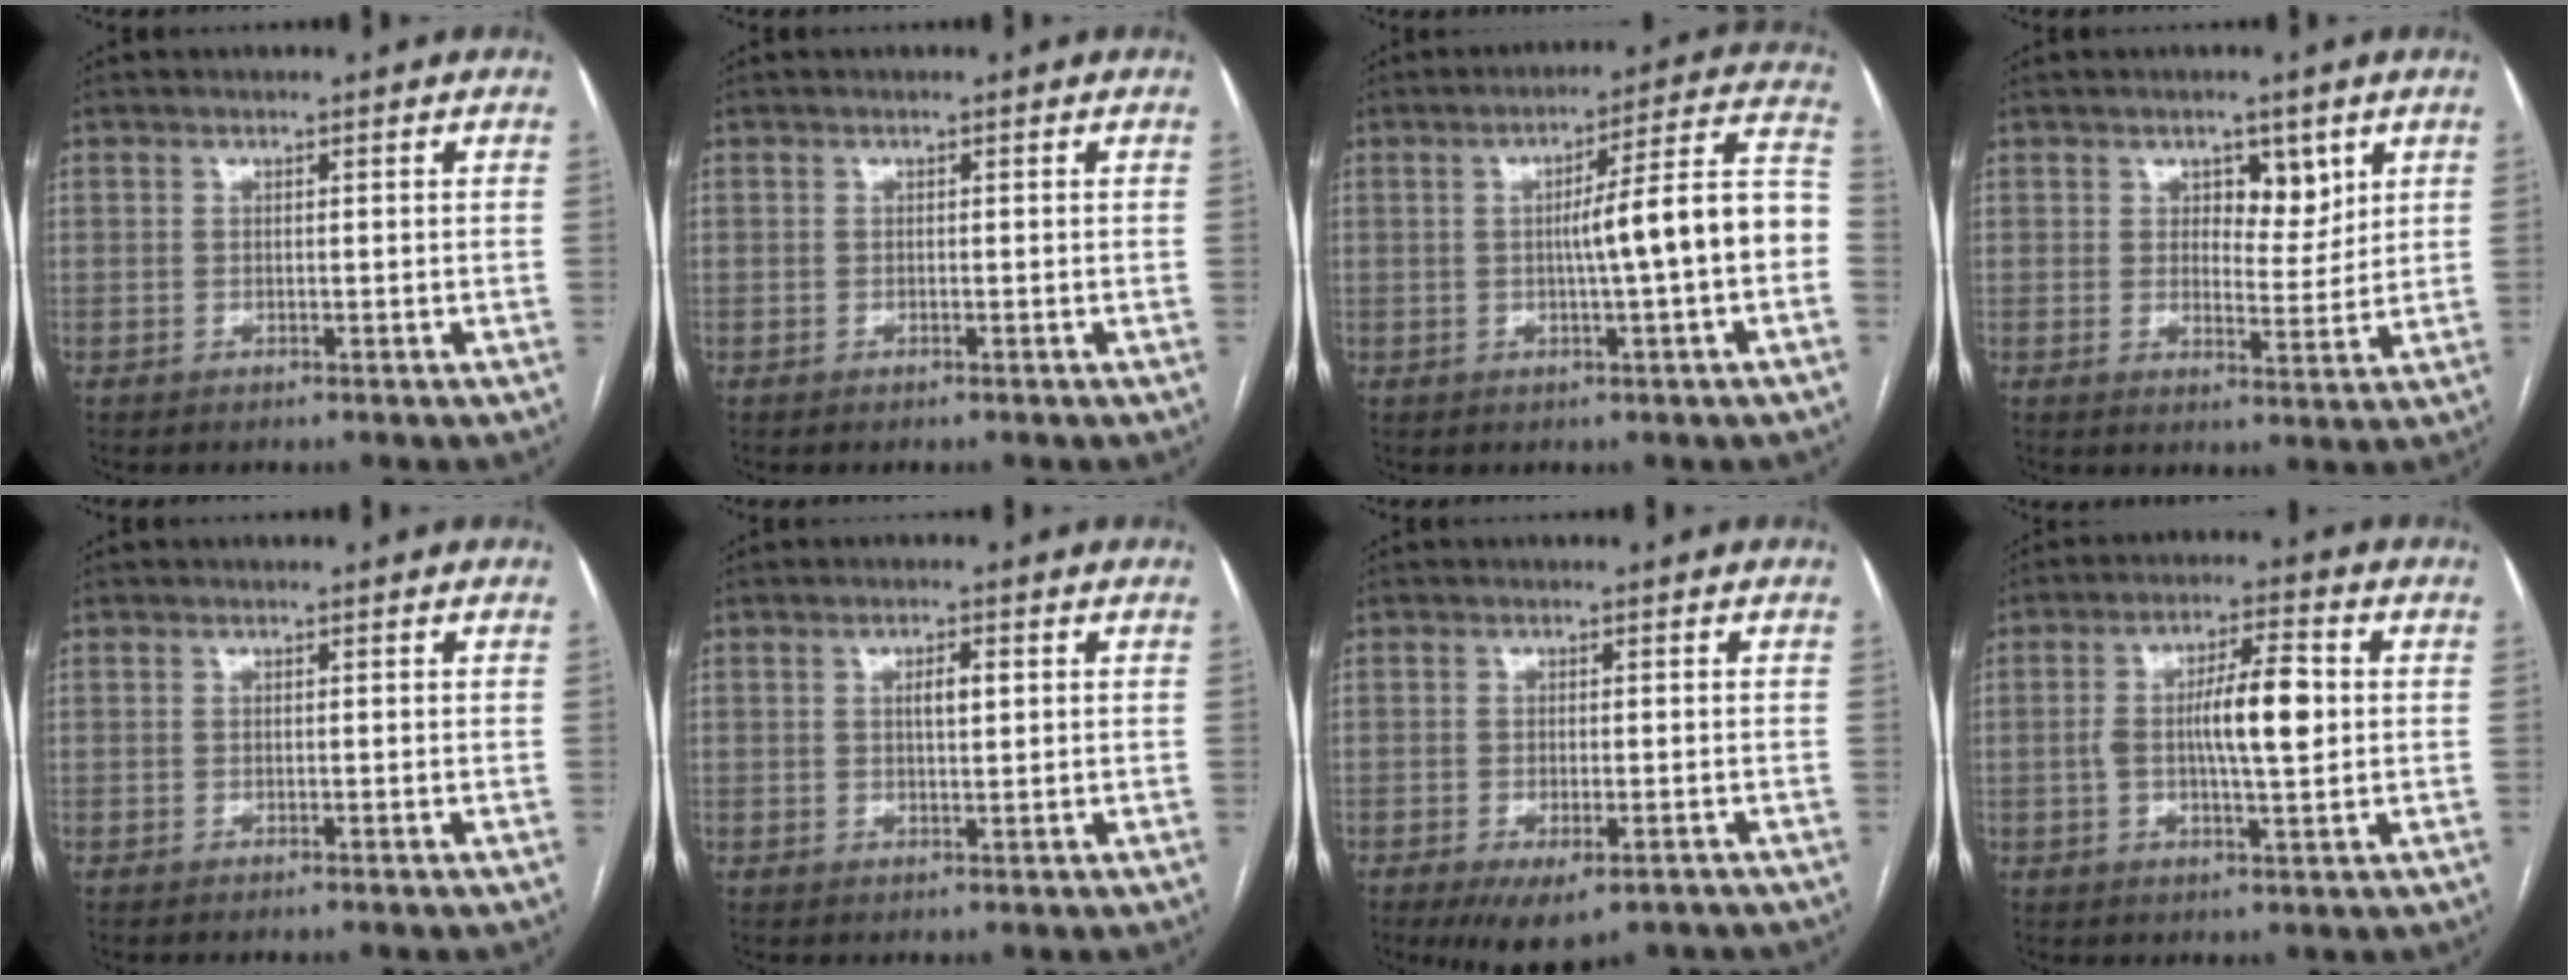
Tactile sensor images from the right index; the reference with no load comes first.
{"total": 0.0}
{"total": 11.6, "force": [-1.5, 0.1, 11.5], "torque": [-0.157, 0.031, -0.022]}
{"total": 5.0, "force": [2.5, 2.8, 3.3], "torque": [-0.038, -0.001, 0.038]}
{"total": 0.0}
{"total": 2.5, "force": [0.6, 0.8, 2.2], "torque": [-0.038, 0.002, 0.011]}
{"total": 6.7, "force": [-4.4, 2.5, 4.5], "torque": [-0.068, -0.012, -0.064]}
{"total": 9.2, "force": [0.2, 1.8, 9.0], "torque": [-0.159, 0.012, 0.001]}